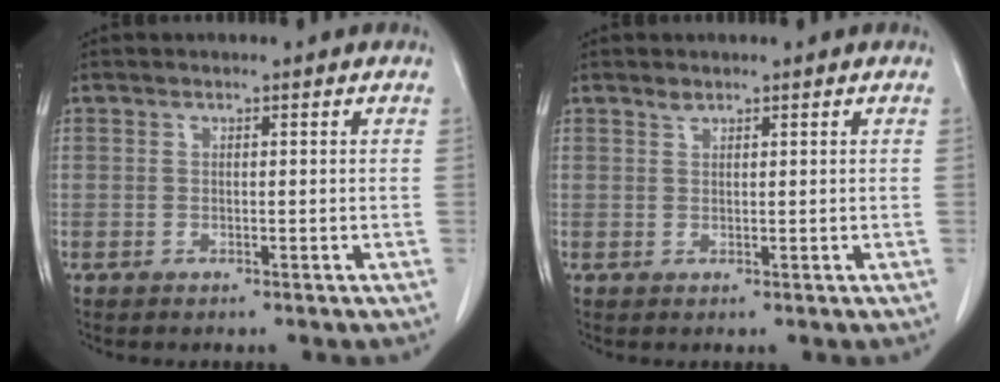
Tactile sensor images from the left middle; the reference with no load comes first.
{"total": 0.7, "force": [0.7, 0.2, 0.1], "torque": [-0.006, -0.002, 0.013]}